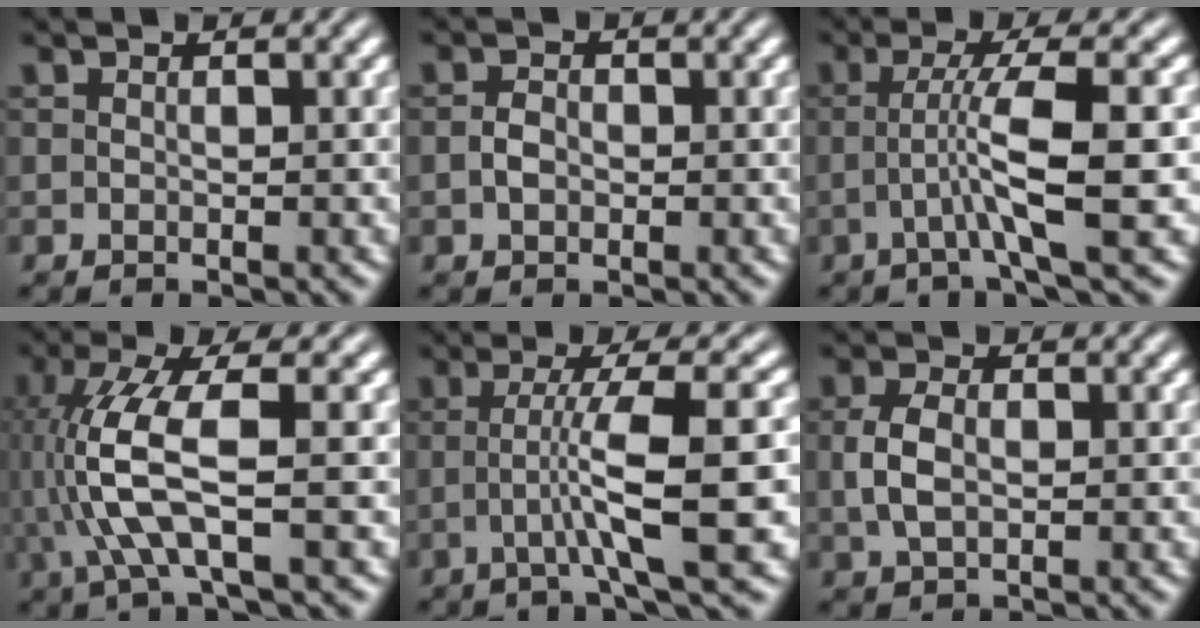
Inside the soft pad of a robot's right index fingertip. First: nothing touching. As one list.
[{"total": 0.7, "force": [-0.4, -0.1, 0.5], "torque": [-0.015, -0.010, 0.000]}, {"total": 4.5, "force": [-0.6, -0.7, 4.4], "torque": [-0.076, -0.011, -0.005]}, {"total": 5.8, "force": [0.1, 0.9, 5.7], "torque": [-0.129, -0.011, 0.013]}, {"total": 5.2, "force": [-0.7, -0.8, 5.1], "torque": [-0.084, -0.010, -0.004]}, {"total": 2.1, "force": [0.0, 0.8, 1.9], "torque": [-0.041, -0.006, 0.012]}]